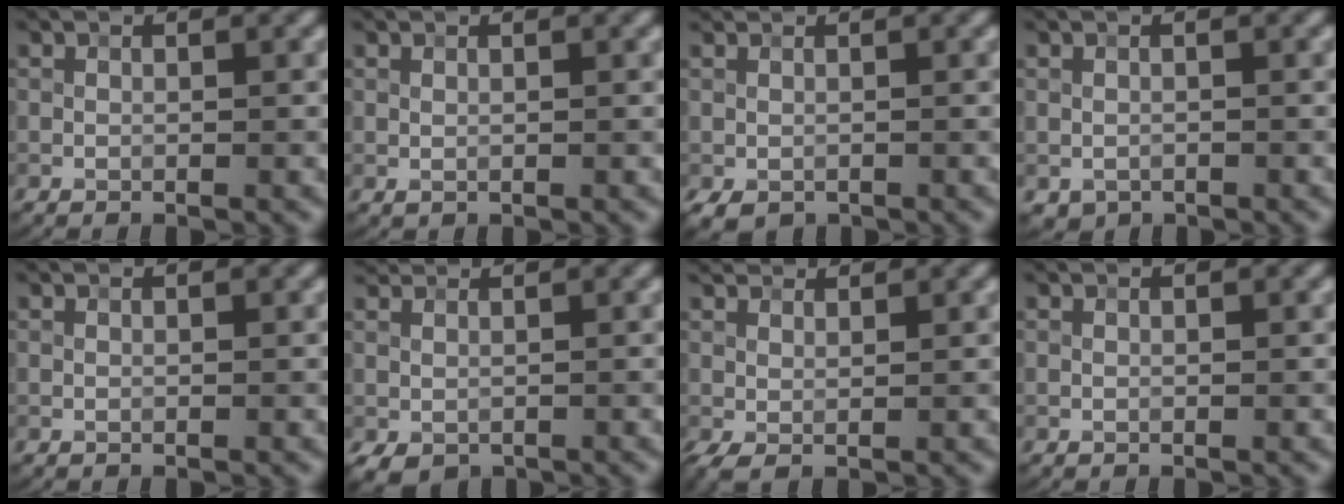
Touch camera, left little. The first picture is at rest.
{"total": 0.0}
{"total": 1.7, "force": [-0.4, 1.5, 0.7], "torque": [-0.014, -0.002, -0.010]}
{"total": 0.7, "force": [-0.3, 0.6, 0.1], "torque": [0.001, -0.004, -0.005]}
{"total": 0.0}
{"total": 2.4, "force": [0.3, 2.0, 1.3], "torque": [-0.023, 0.001, 0.006]}
{"total": 3.0, "force": [1.7, 1.5, 2.0], "torque": [-0.053, 0.010, 0.026]}
{"total": 0.0}